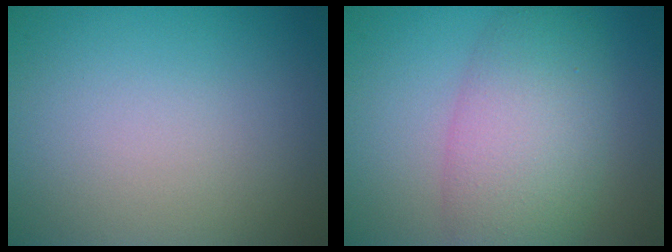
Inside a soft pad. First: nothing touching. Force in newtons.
{"total": 6.9, "press": 6.9, "slide": 0.4}